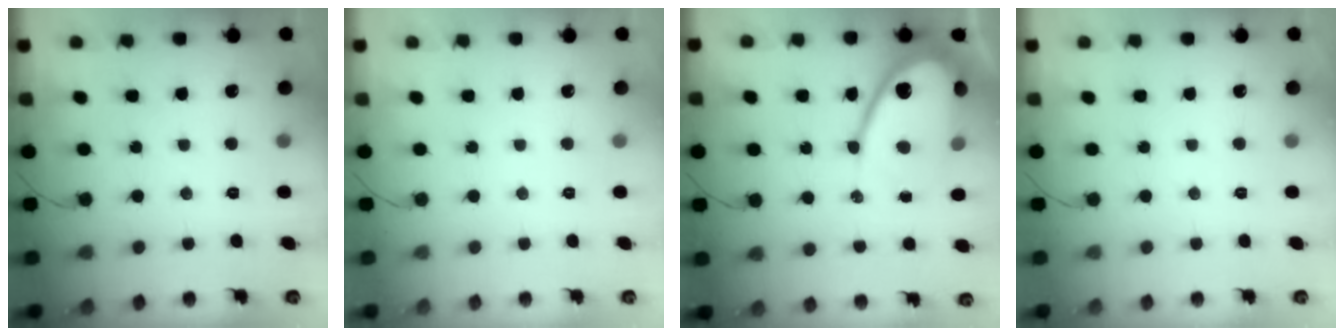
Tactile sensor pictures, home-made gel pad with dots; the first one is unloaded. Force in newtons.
{"total": 0.0}
{"total": 15.9, "press": 15.9, "slide": 1.2}
{"total": 0.0}